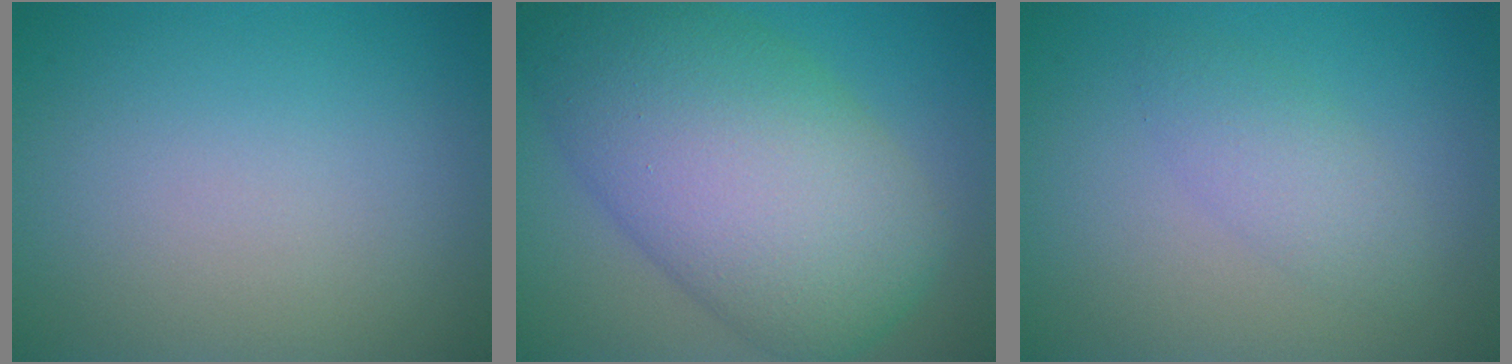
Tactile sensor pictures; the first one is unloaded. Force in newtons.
{"total": 12.7, "press": 12.7, "slide": 0.4}
{"total": 2.2, "press": 2.2, "slide": 0.1}